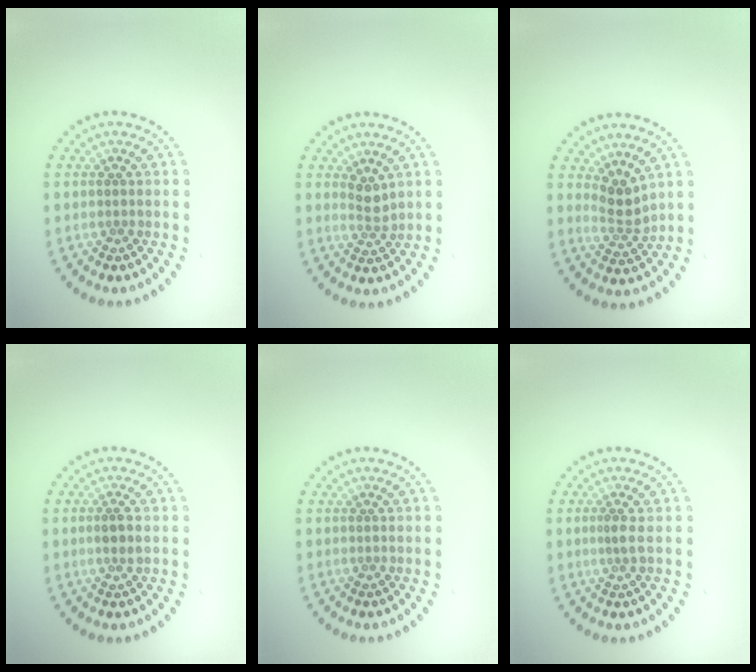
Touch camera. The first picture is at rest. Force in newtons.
{"total": 1.7, "press": 1.4, "slide": 1.0}
{"total": 2.5, "press": 1.8, "slide": 1.7}
{"total": 1.6, "press": 1.4, "slide": 0.7}
{"total": 0.0}
{"total": 1.0, "press": 0.6, "slide": 0.8}